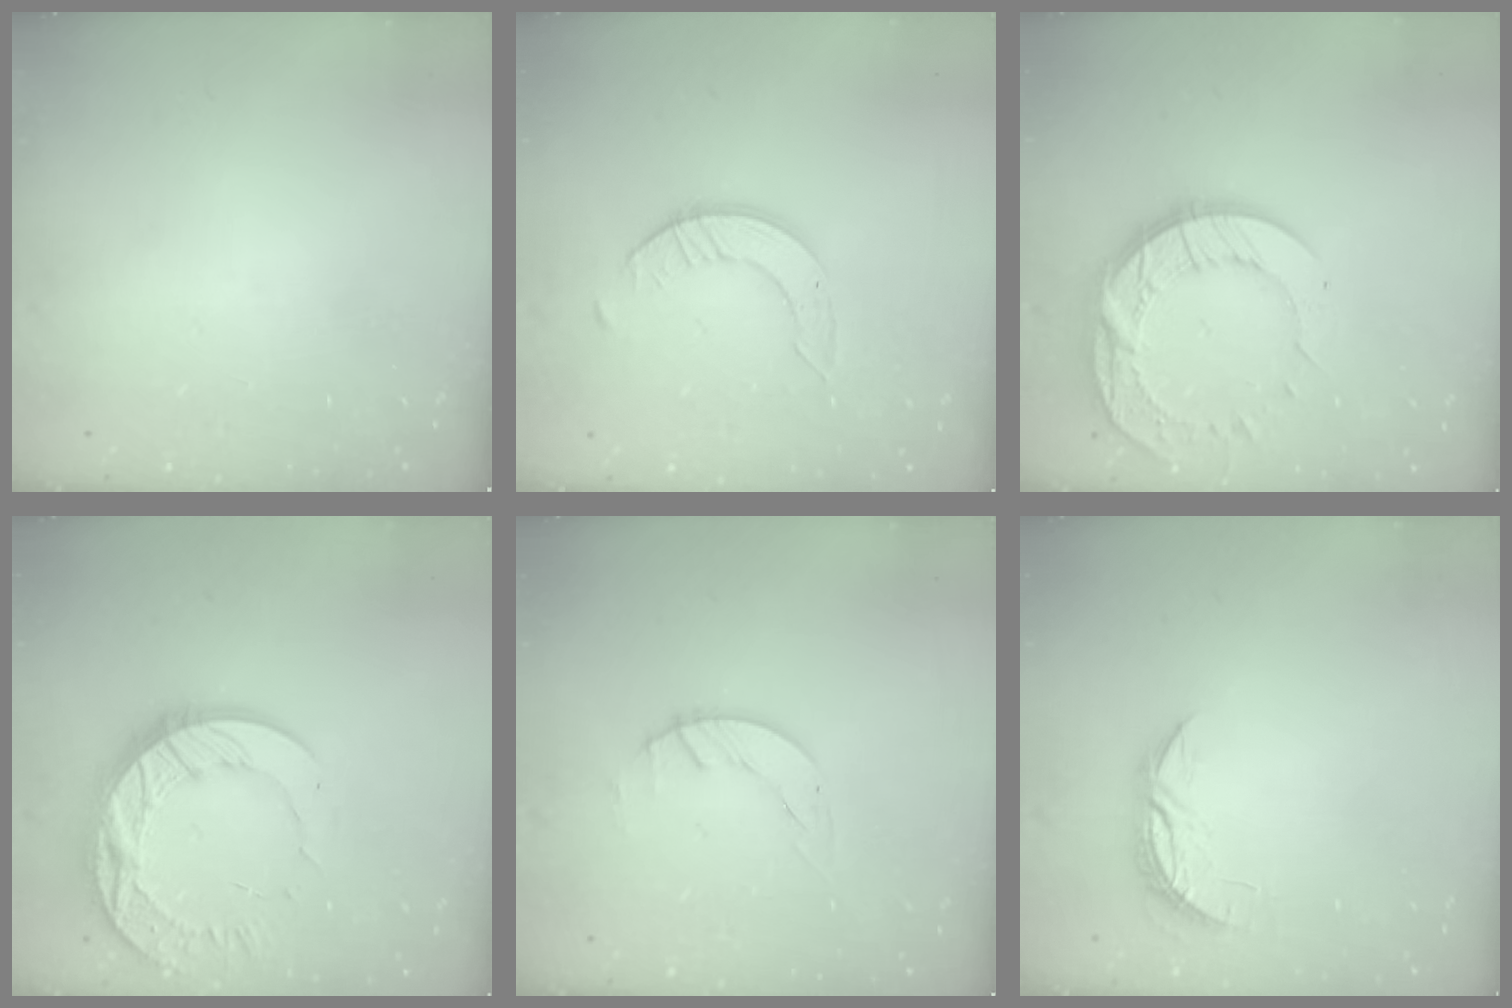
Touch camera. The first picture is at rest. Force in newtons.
{"total": 5.0, "press": 5.0, "slide": 0.4}
{"total": 15.6, "press": 15.6, "slide": 1.2}
{"total": 17.9, "press": 17.8, "slide": 1.6}
{"total": 1.5, "press": 1.4, "slide": 0.3}
{"total": 5.2, "press": 5.2, "slide": 0.3}